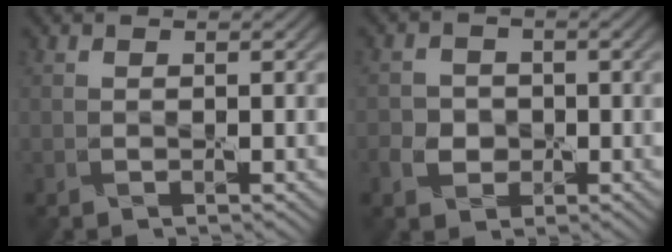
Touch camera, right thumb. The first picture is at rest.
{"total": 3.4, "force": [-0.9, 3.0, 1.2], "torque": [-0.019, -0.005, -0.022]}